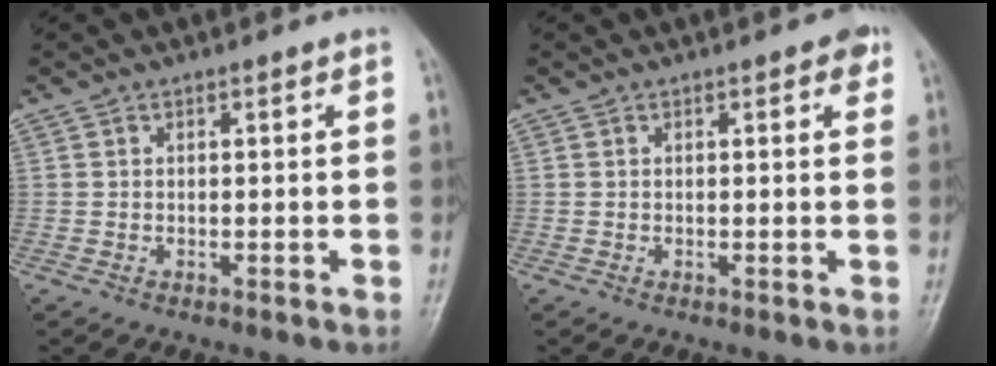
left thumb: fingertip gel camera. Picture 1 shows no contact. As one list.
[{"total": 2.0, "force": [1.0, 1.0, 1.5], "torque": [-0.008, 0.000, 0.008]}]